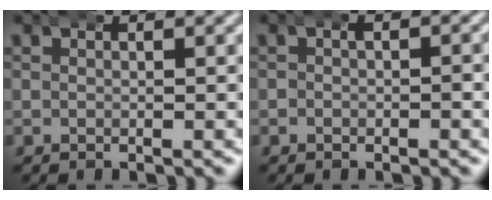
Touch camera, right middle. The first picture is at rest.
{"total": 1.2, "force": [-0.1, 1.0, 0.8], "torque": [-0.008, 0.008, -0.008]}